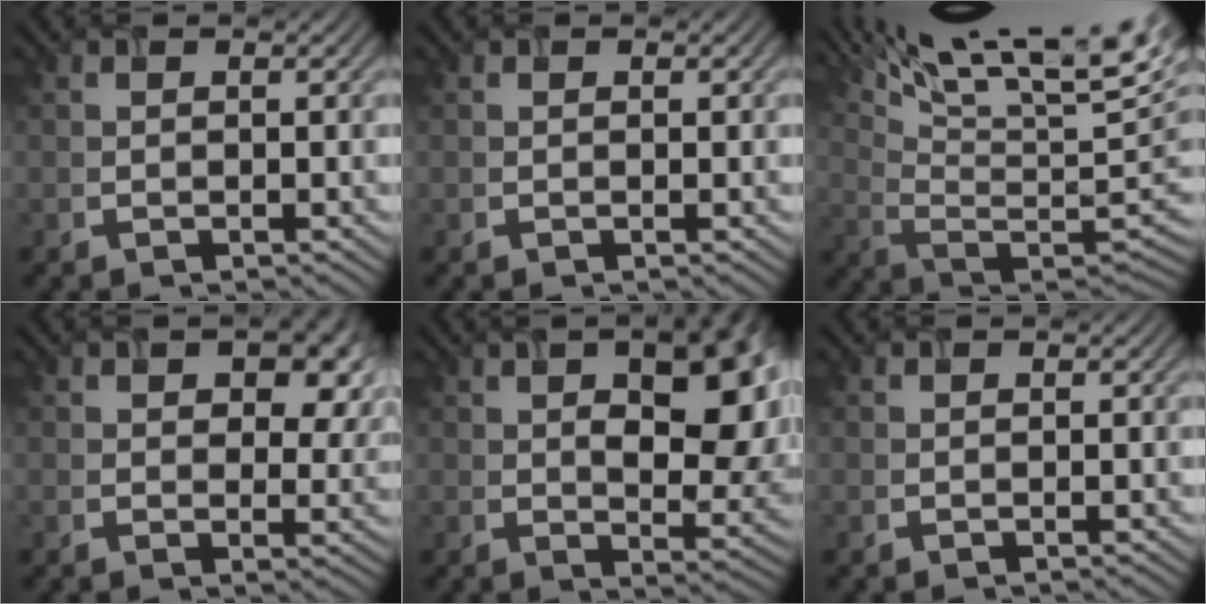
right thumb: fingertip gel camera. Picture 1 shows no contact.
{"total": 0.0}
{"total": 17.8, "force": [10.4, 4.6, 13.7], "torque": [-0.228, 0.005, 0.168]}
{"total": 8.1, "force": [3.6, 4.9, 5.3], "torque": [-0.083, -0.003, 0.067]}
{"total": 14.4, "force": [3.4, 7.4, 11.9], "torque": [-0.146, 0.011, 0.045]}
{"total": 0.0}